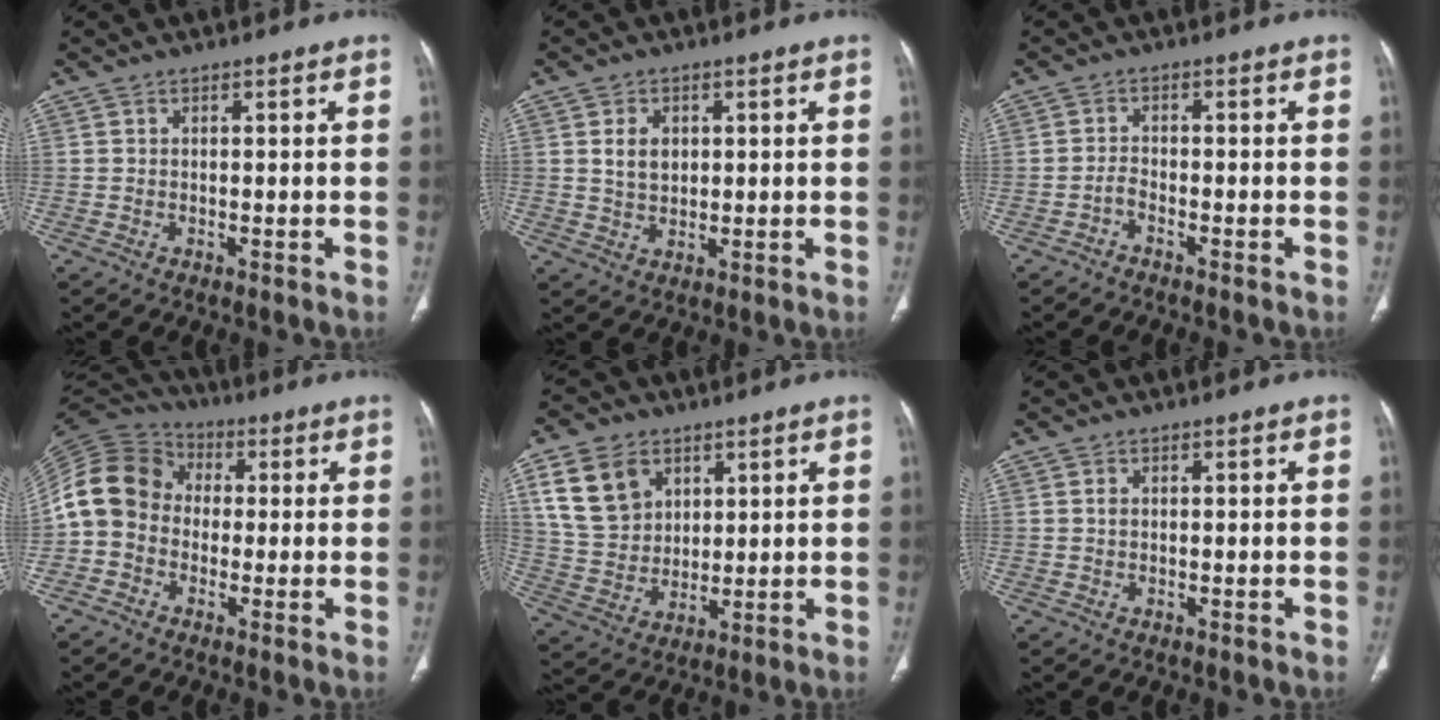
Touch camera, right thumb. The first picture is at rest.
{"total": 5.1, "force": [1.3, 3.7, 3.2], "torque": [-0.037, -0.009, 0.028]}
{"total": 1.7, "force": [-1.5, 0.3, 0.8], "torque": [-0.022, 0.012, -0.031]}
{"total": 12.1, "force": [-0.8, 10.3, 6.3], "torque": [-0.117, 0.037, -0.031]}
{"total": 12.8, "force": [5.7, 9.5, 6.5], "torque": [-0.102, -0.014, 0.120]}
{"total": 0.6, "force": [0.0, 0.4, 0.4], "torque": [-0.007, 0.001, -0.001]}